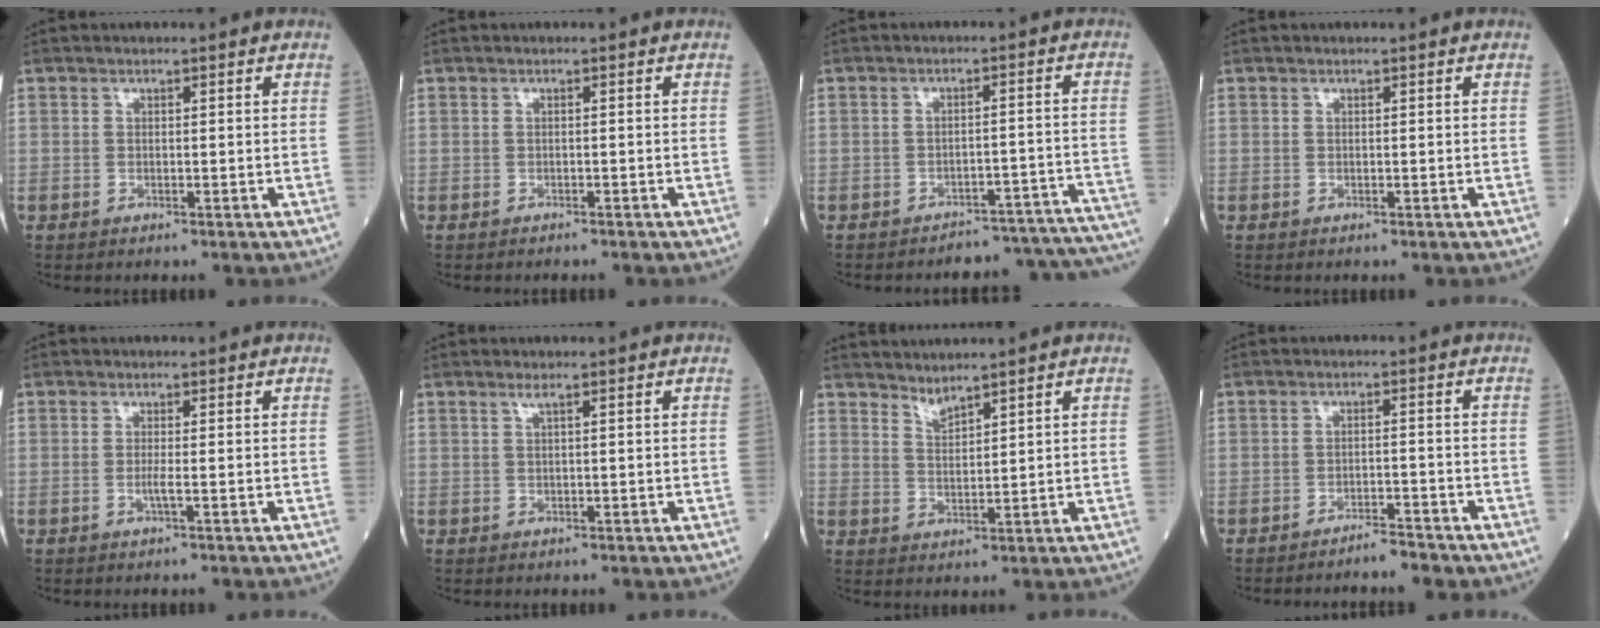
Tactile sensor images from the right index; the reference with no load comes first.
{"total": 1.0, "force": [-0.9, 0.1, 0.4], "torque": [-0.010, -0.002, -0.011]}
{"total": 14.1, "force": [-14.0, 1.5, 0.5], "torque": [0.029, 0.040, -0.160]}
{"total": 0.0}
{"total": 1.1, "force": [-0.3, -0.3, 1.0], "torque": [-0.022, -0.002, -0.009]}
{"total": 0.8, "force": [0.5, -0.1, 0.7], "torque": [-0.021, 0.004, 0.012]}
{"total": 2.5, "force": [2.4, 0.0, 0.6], "torque": [-0.011, -0.005, 0.049]}
{"total": 2.9, "force": [-2.8, 0.2, 1.0], "torque": [-0.016, -0.003, -0.042]}